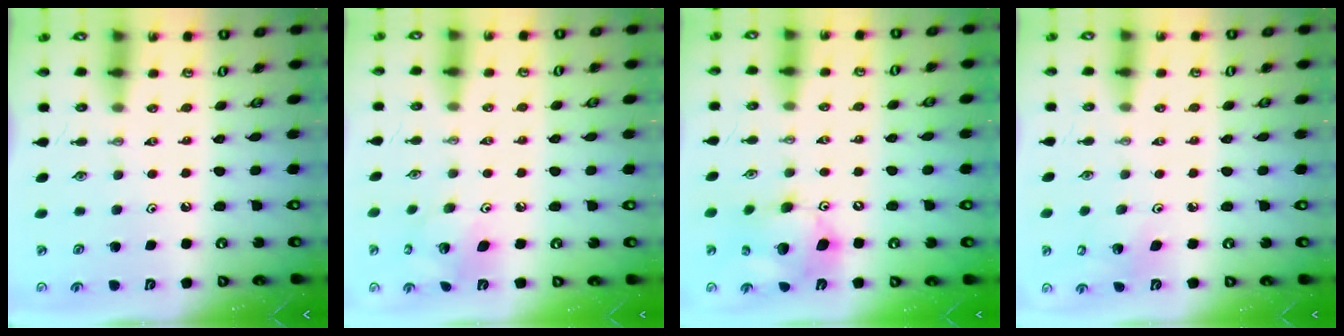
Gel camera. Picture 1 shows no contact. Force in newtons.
{"total": 8.3, "press": 8.3, "slide": 0.1}
{"total": 13.9, "press": 13.7, "slide": 2.4}
{"total": 3.7, "press": 3.4, "slide": 1.3}